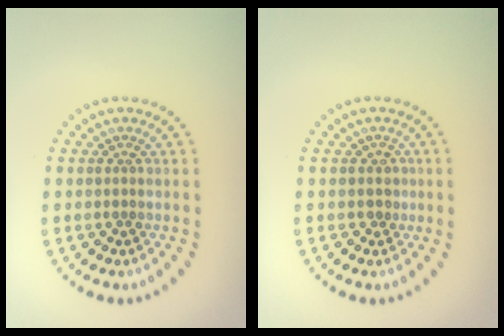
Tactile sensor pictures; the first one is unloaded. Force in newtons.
{"total": 1.0, "press": 0.7, "slide": 0.6}